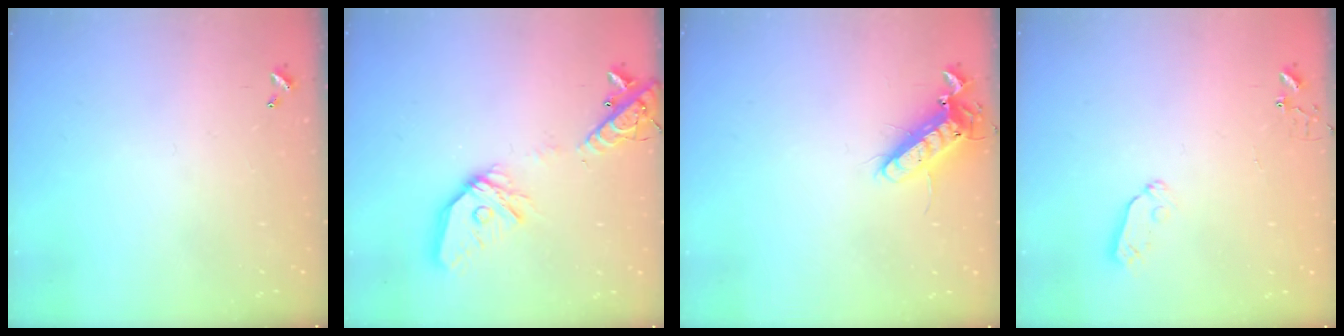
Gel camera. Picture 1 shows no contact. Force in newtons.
{"total": 18.0, "press": 17.8, "slide": 3.1}
{"total": 12.3, "press": 12.1, "slide": 2.3}
{"total": 3.6, "press": 3.5, "slide": 0.5}